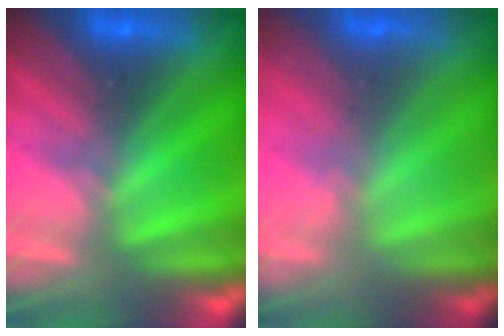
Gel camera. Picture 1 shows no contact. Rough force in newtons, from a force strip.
{"total": 1.6}